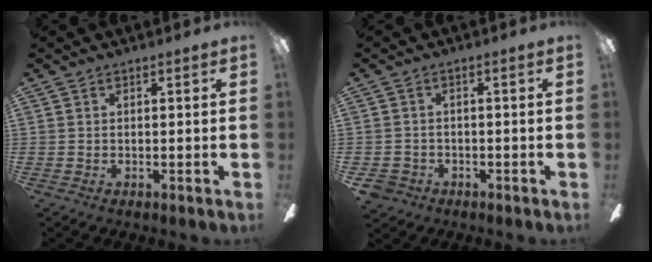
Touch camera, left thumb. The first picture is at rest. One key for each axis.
{"total": 3.5, "fx": -2.1, "fy": 2.7, "fz": 0.8, "tx": -0.033, "ty": 0.005, "tz": -0.044}